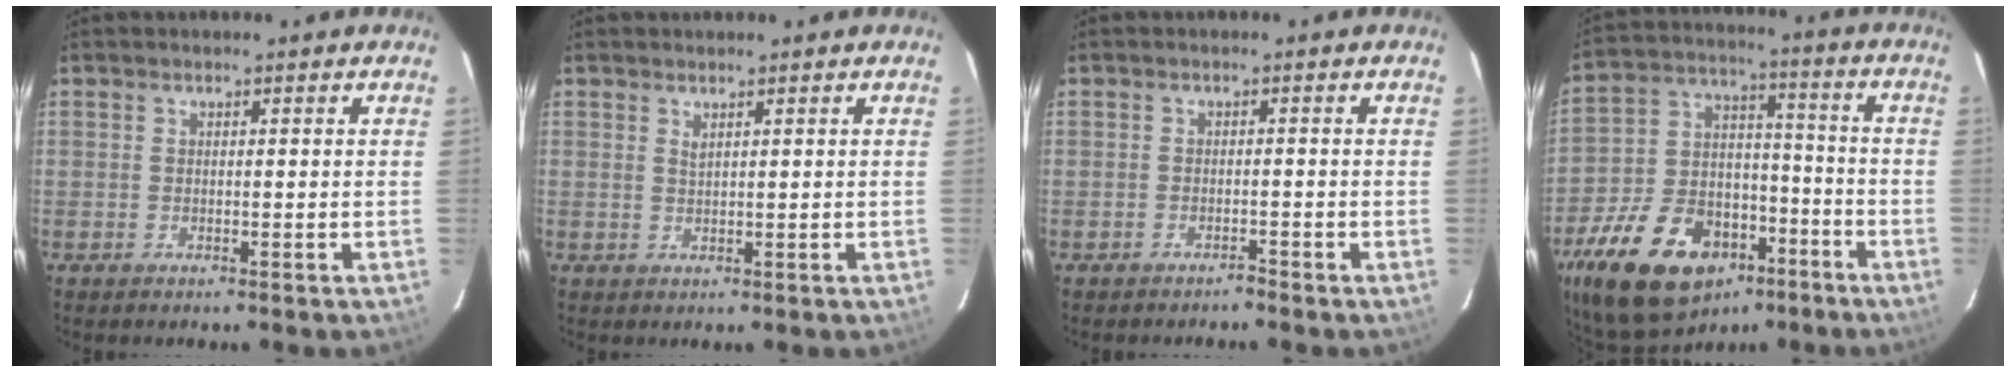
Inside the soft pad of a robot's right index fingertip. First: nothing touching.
{"total": 0.9, "force": [0.7, 0.2, 0.6], "torque": [-0.012, 0.001, 0.014]}
{"total": 1.2, "force": [-1.2, 0.2, 0.1], "torque": [-0.007, 0.003, -0.019]}
{"total": 24.2, "force": [-14.0, 14.5, 13.4], "torque": [-0.290, 0.016, -0.217]}